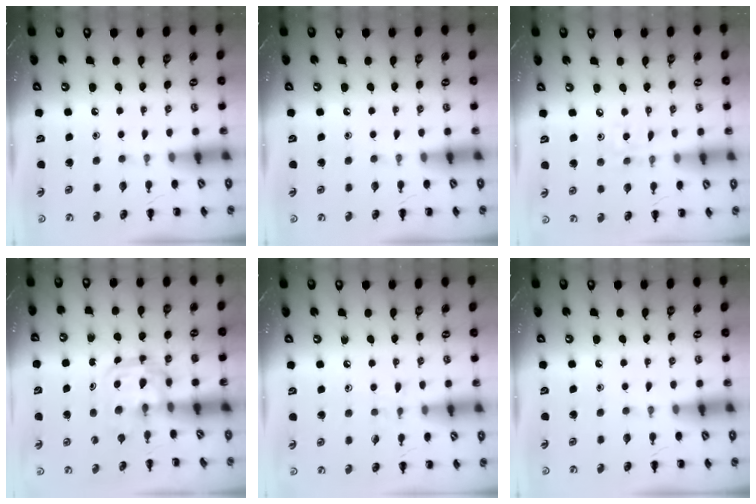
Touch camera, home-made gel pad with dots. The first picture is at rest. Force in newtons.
{"total": 0.0}
{"total": 2.1, "press": 2.0, "slide": 0.6}
{"total": 3.3, "press": 3.3, "slide": 0.4}
{"total": 4.6, "press": 4.2, "slide": 2.0}
{"total": 0.0}